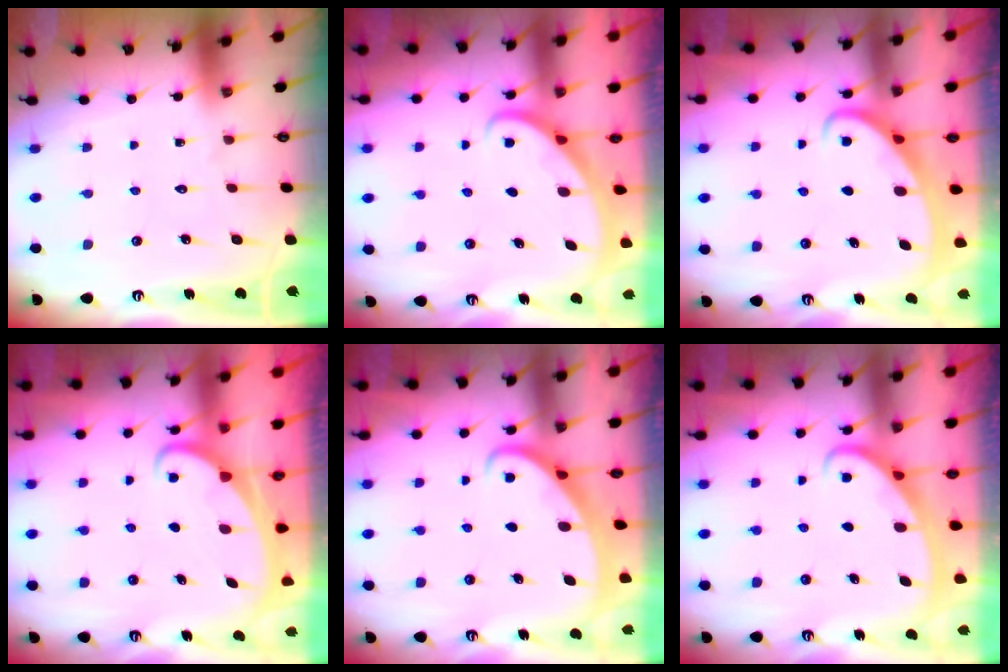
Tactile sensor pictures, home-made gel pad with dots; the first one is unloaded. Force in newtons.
{"total": 2.6, "press": 2.6, "slide": 0.1}
{"total": 2.4, "press": 2.4, "slide": 0.4}
{"total": 1.9, "press": 1.9, "slide": 0.3}
{"total": 2.4, "press": 2.4, "slide": 0.2}
{"total": 2.7, "press": 2.7, "slide": 0.4}